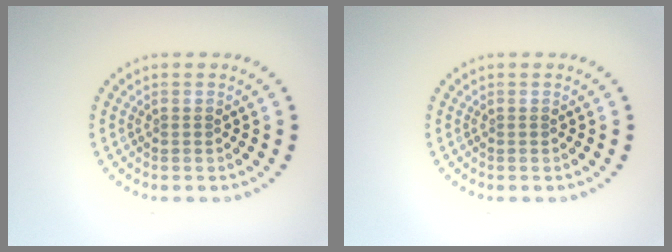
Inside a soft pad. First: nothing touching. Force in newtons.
{"total": 0.0}